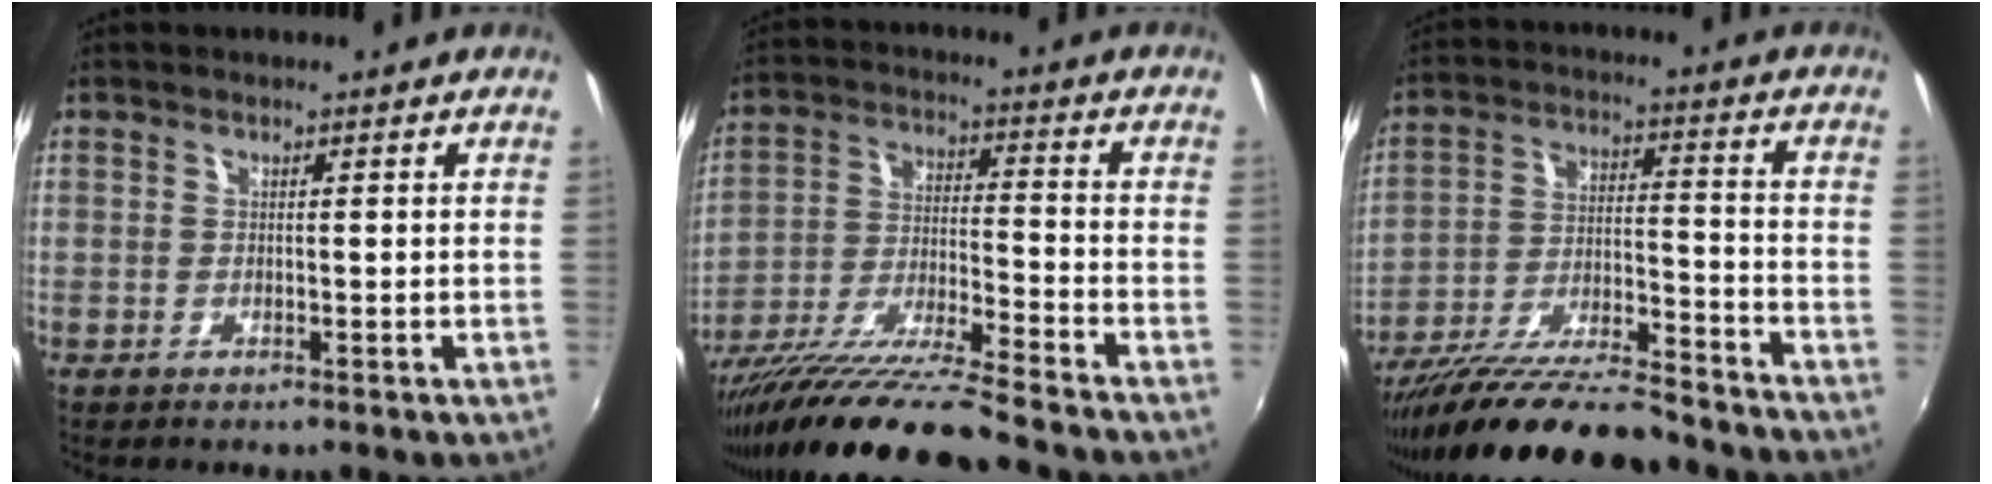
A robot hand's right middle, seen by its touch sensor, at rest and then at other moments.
{"total": 16.5, "force": [-13.8, -0.9, 9.0], "torque": [-0.177, -0.037, -0.248]}
{"total": 19.9, "force": [-16.8, 3.0, 10.2], "torque": [-0.192, -0.042, -0.271]}